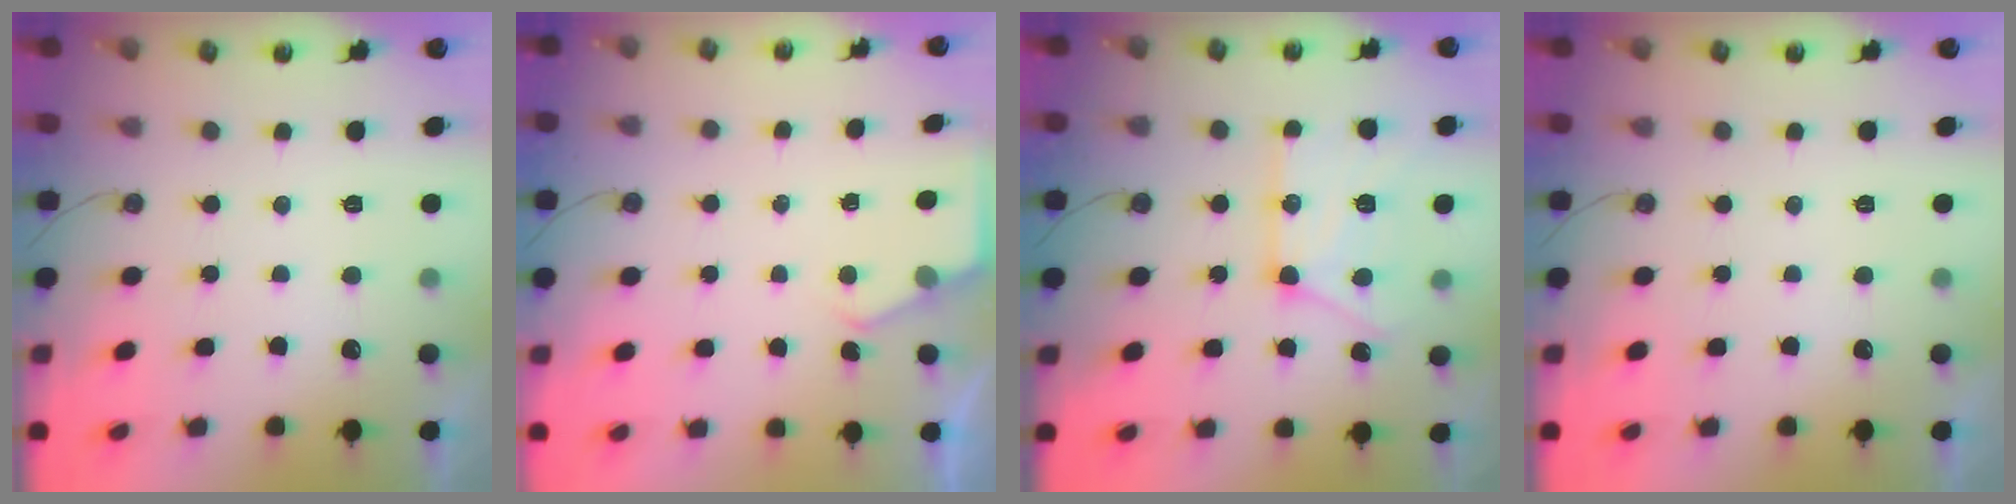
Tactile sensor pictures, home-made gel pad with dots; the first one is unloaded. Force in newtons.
{"total": 2.3, "press": 2.3, "slide": 0.3}
{"total": 14.4, "press": 14.4, "slide": 0.7}
{"total": 0.0}